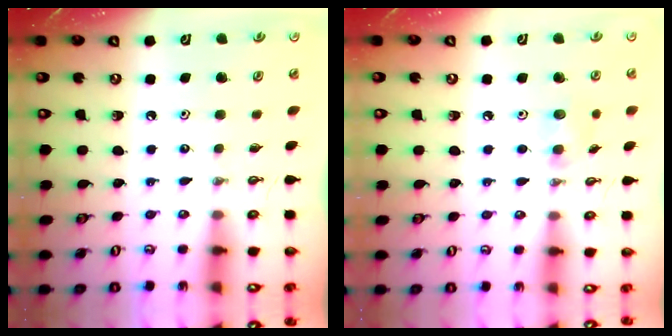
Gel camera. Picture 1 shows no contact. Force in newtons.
{"total": 6.6, "press": 6.5, "slide": 1.4}